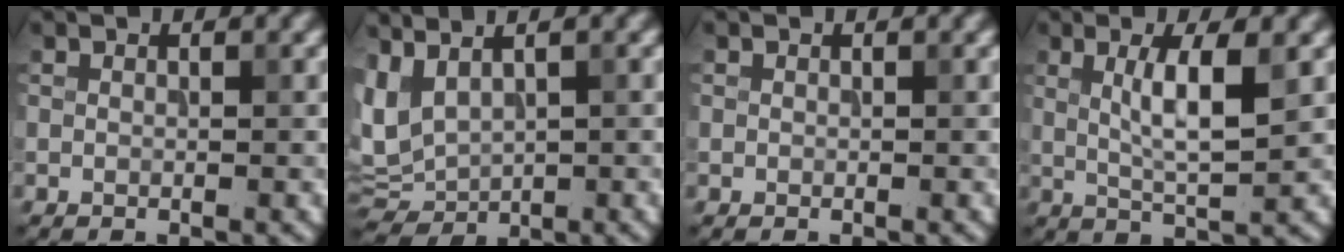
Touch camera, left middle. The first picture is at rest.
{"total": 4.6, "force": [1.9, 2.6, 3.3], "torque": [-0.080, 0.003, 0.042]}
{"total": 0.6, "force": [0.1, 0.6, -0.1], "torque": [0.009, -0.001, -0.002]}
{"total": 4.5, "force": [1.1, 0.9, 4.3], "torque": [-0.079, -0.002, 0.021]}